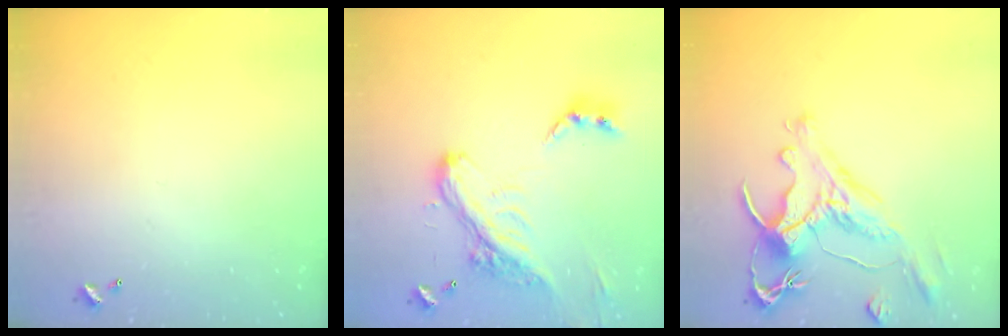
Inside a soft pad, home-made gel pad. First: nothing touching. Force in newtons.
{"total": 10.0, "press": 9.8, "slide": 2.0}
{"total": 1.5, "press": 0.7, "slide": 1.3}